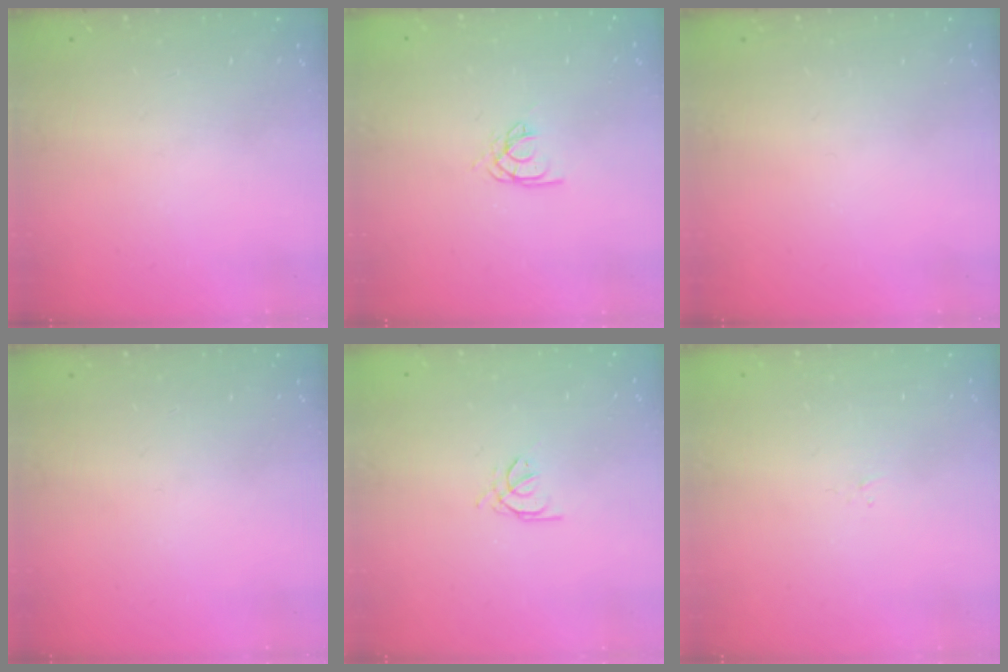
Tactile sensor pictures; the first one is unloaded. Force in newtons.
{"total": 3.4, "press": 3.4, "slide": 0.2}
{"total": 0.0}
{"total": 0.0}
{"total": 1.2, "press": 1.1, "slide": 0.4}
{"total": 1.6, "press": 1.5, "slide": 0.3}